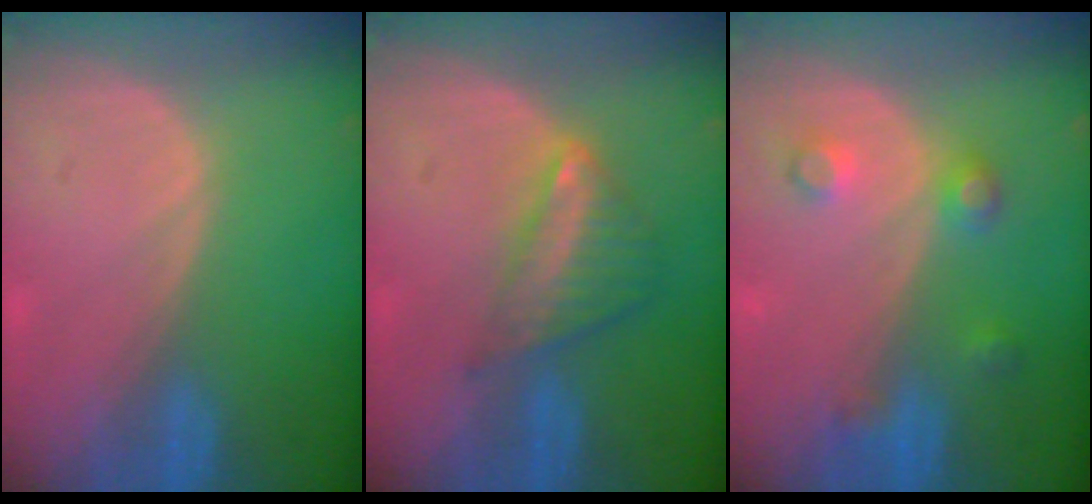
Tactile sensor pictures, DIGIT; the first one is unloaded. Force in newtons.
{"total": 6.1, "press": 5.3, "slide": 3.0}
{"total": 3.8, "press": 3.8, "slide": 0.1}